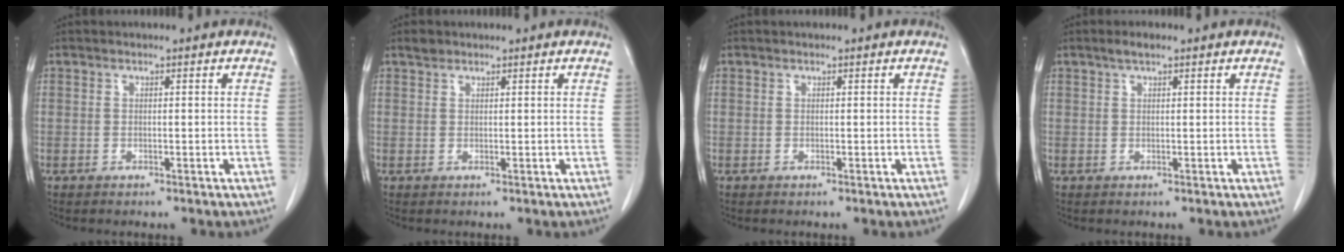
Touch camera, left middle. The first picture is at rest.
{"total": 1.2, "force": [1.0, 0.6, 0.2], "torque": [-0.010, 0.005, 0.017]}
{"total": 0.0}
{"total": 1.8, "force": [1.3, 0.4, 1.3], "torque": [-0.031, 0.007, 0.023]}